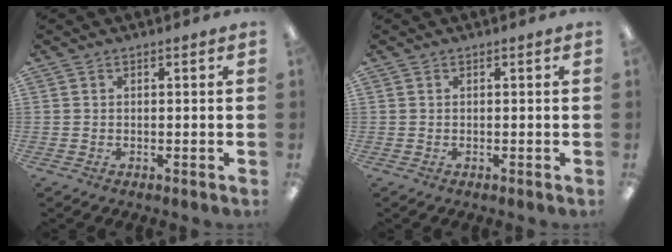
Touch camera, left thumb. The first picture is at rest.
{"total": 0.0}